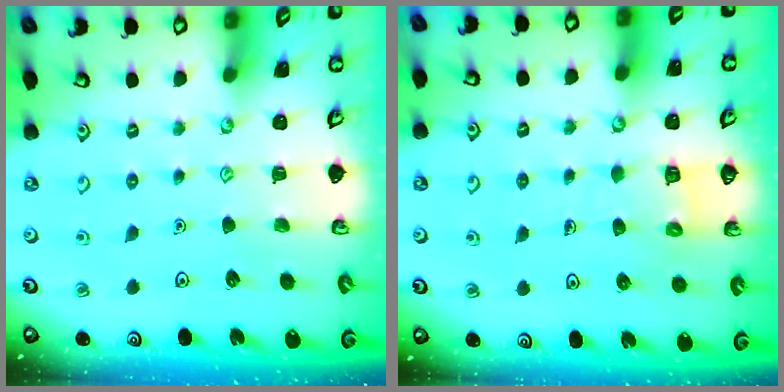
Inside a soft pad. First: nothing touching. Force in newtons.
{"total": 5.6, "press": 5.6, "slide": 0.3}